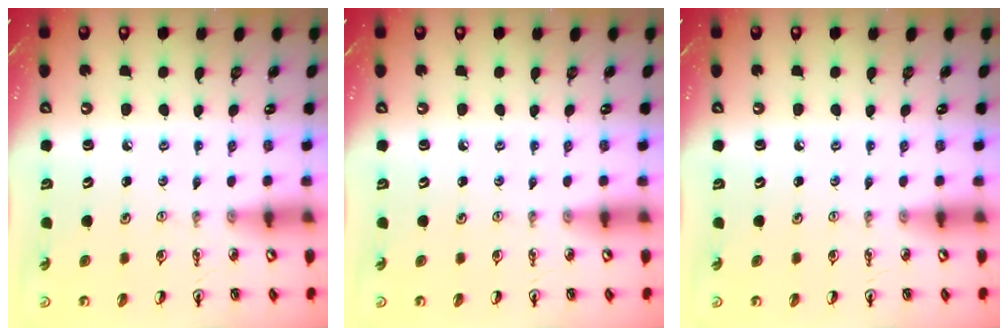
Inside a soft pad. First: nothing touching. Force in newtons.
{"total": 0.0}
{"total": 0.0}